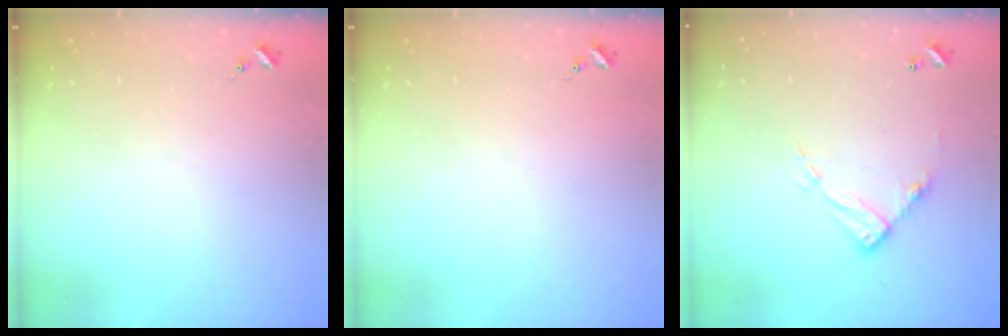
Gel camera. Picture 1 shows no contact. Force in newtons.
{"total": 0.0}
{"total": 11.8, "press": 11.7, "slide": 1.1}